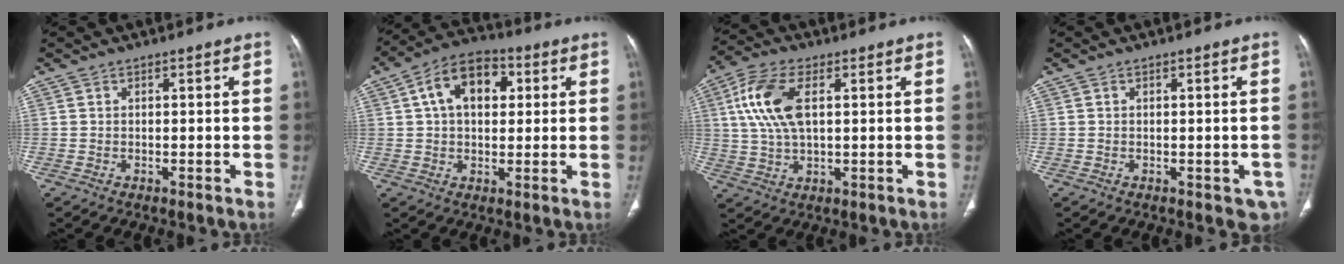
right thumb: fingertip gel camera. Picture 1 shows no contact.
{"total": 11.5, "force": [3.0, 7.4, 8.3], "torque": [-0.112, 0.016, 0.040]}
{"total": 11.1, "force": [2.7, 5.6, 9.2], "torque": [-0.201, 0.007, 0.053]}
{"total": 2.8, "force": [-0.8, 1.9, 1.9], "torque": [-0.004, 0.000, -0.005]}